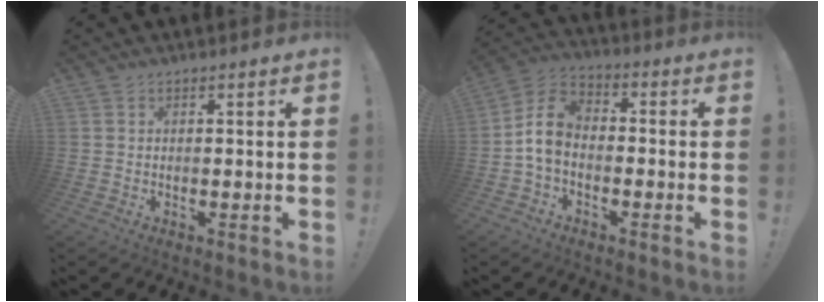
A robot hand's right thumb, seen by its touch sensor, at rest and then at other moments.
{"total": 9.3, "force": [-1.2, 6.3, 6.7], "torque": [-0.126, 0.017, -0.016]}